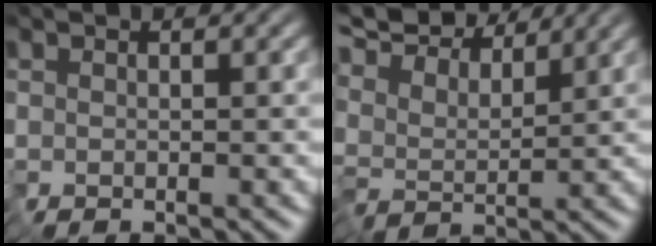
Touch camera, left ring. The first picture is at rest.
{"total": 7.7, "force": [6.4, 2.6, 3.3], "torque": [-0.095, 0.025, 0.100]}